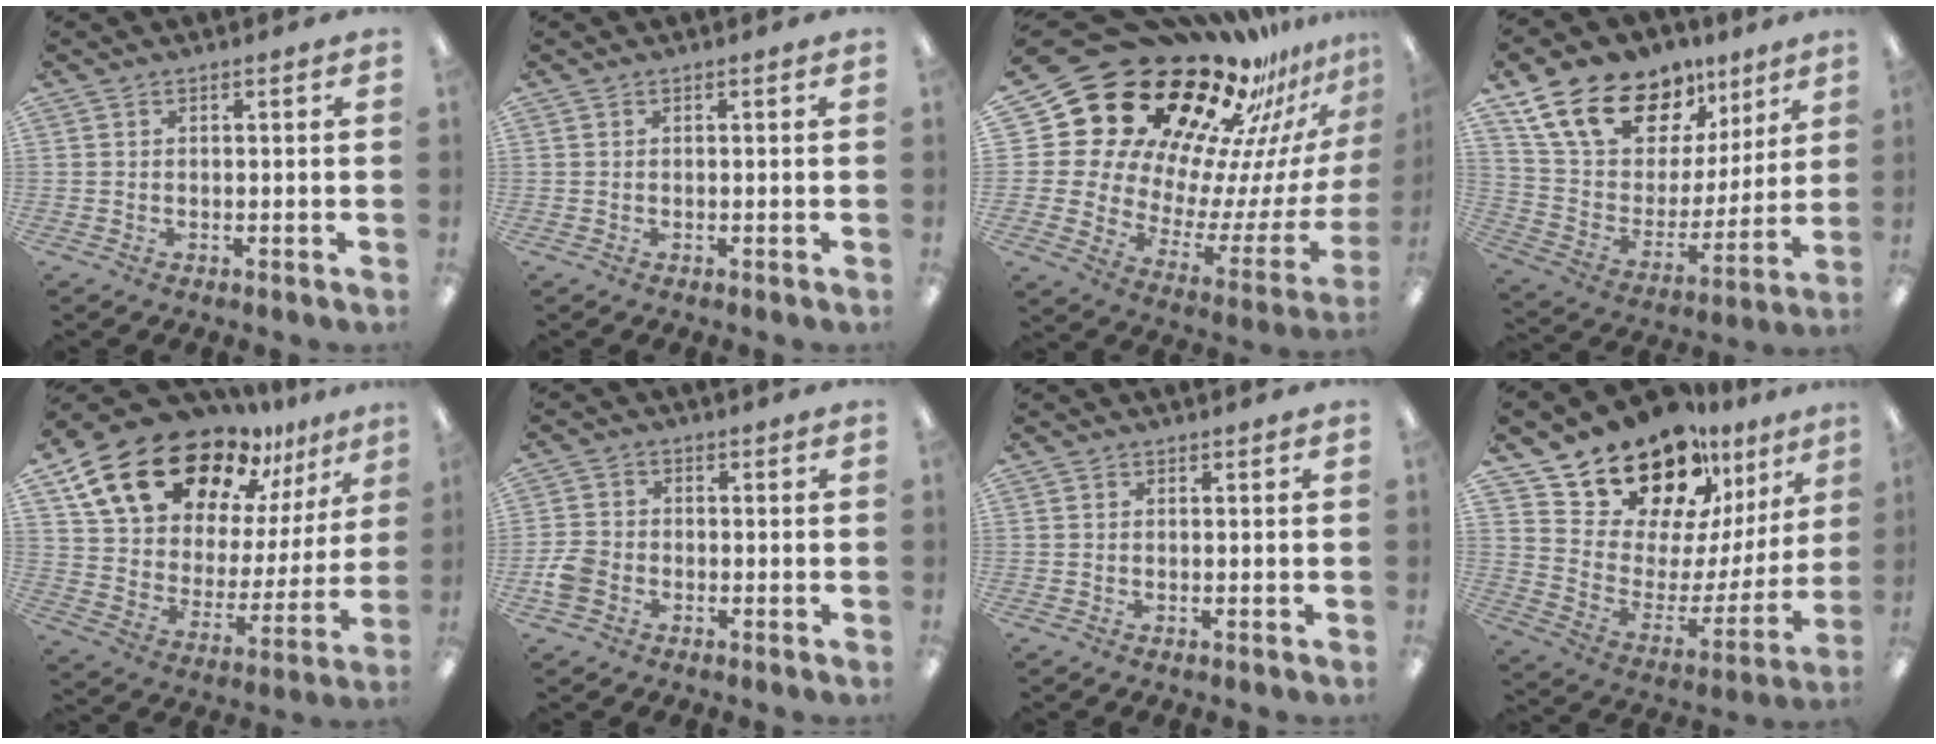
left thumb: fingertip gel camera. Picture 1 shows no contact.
{"total": 0.0}
{"total": 26.2, "force": [18.3, 14.4, 12.0], "torque": [-0.160, -0.192, 0.358]}
{"total": 20.0, "force": [13.0, 12.0, 9.3], "torque": [-0.173, -0.068, 0.240]}
{"total": 19.5, "force": [14.5, 9.6, 8.9], "torque": [-0.160, -0.102, 0.262]}
{"total": 5.1, "force": [-2.0, 4.0, 2.3], "torque": [-0.041, 0.016, -0.034]}
{"total": 0.0}
{"total": 19.8, "force": [16.8, 8.5, 6.3], "torque": [-0.113, -0.135, 0.298]}